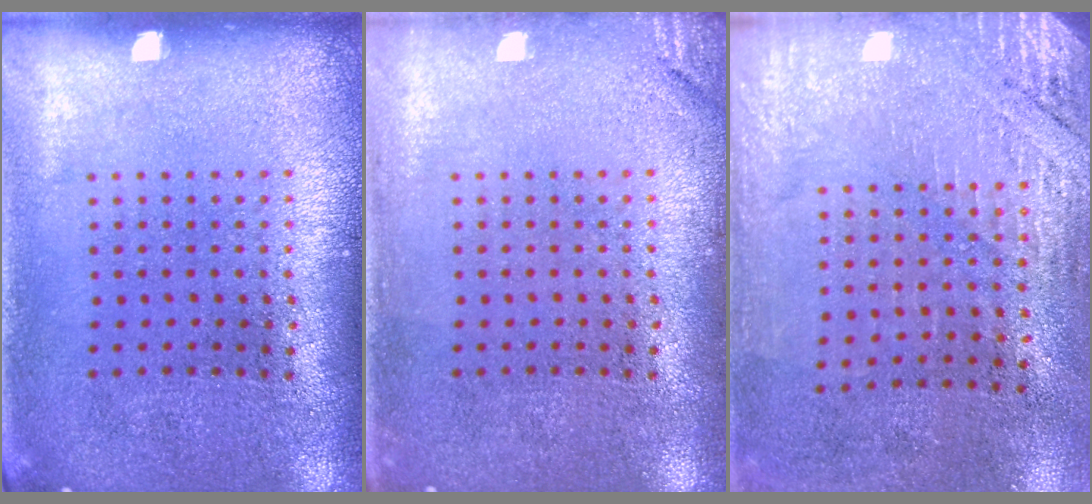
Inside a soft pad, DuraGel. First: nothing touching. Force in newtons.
{"total": 1.3, "press": 1.2, "slide": 0.3}
{"total": 2.7, "press": 2.4, "slide": 1.2}